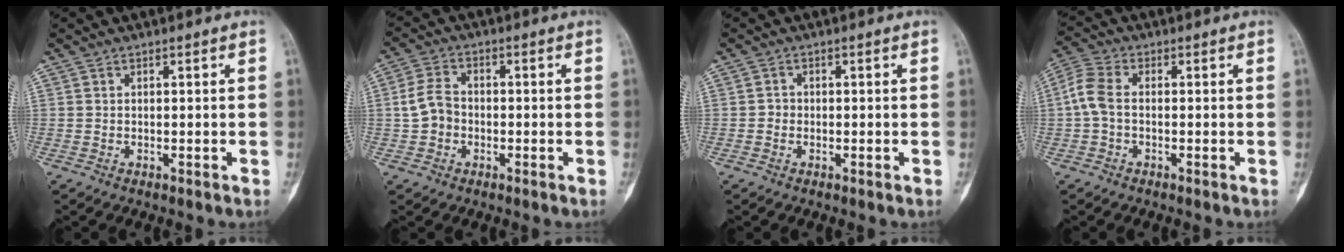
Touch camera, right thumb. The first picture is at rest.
{"total": 5.3, "force": [-0.7, 4.3, 3.0], "torque": [-0.052, 0.021, -0.020]}
{"total": 1.2, "force": [-0.2, 1.1, 0.4], "torque": [0.000, 0.005, -0.007]}
{"total": 4.9, "force": [-0.4, 3.0, 3.9], "torque": [-0.096, 0.015, -0.019]}